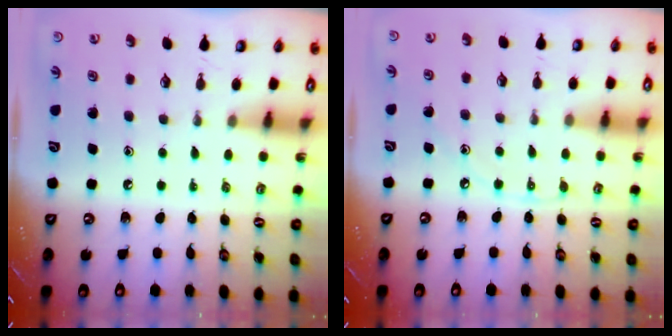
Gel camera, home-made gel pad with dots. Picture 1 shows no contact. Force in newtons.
{"total": 4.6, "press": 4.6, "slide": 0.5}